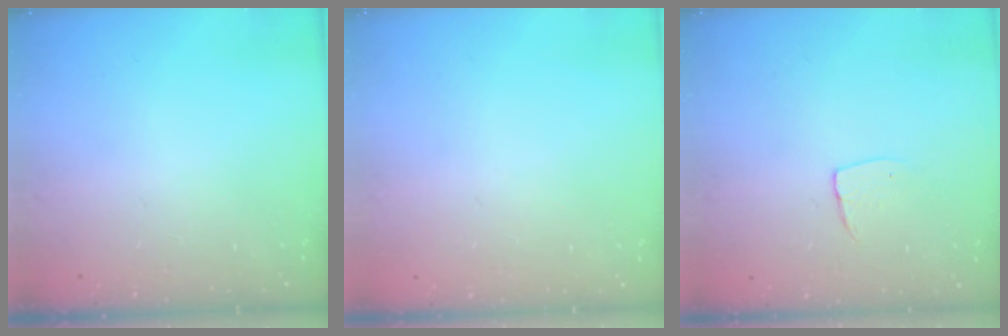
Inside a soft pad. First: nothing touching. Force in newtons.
{"total": 0.0}
{"total": 5.0, "press": 5.0, "slide": 0.3}